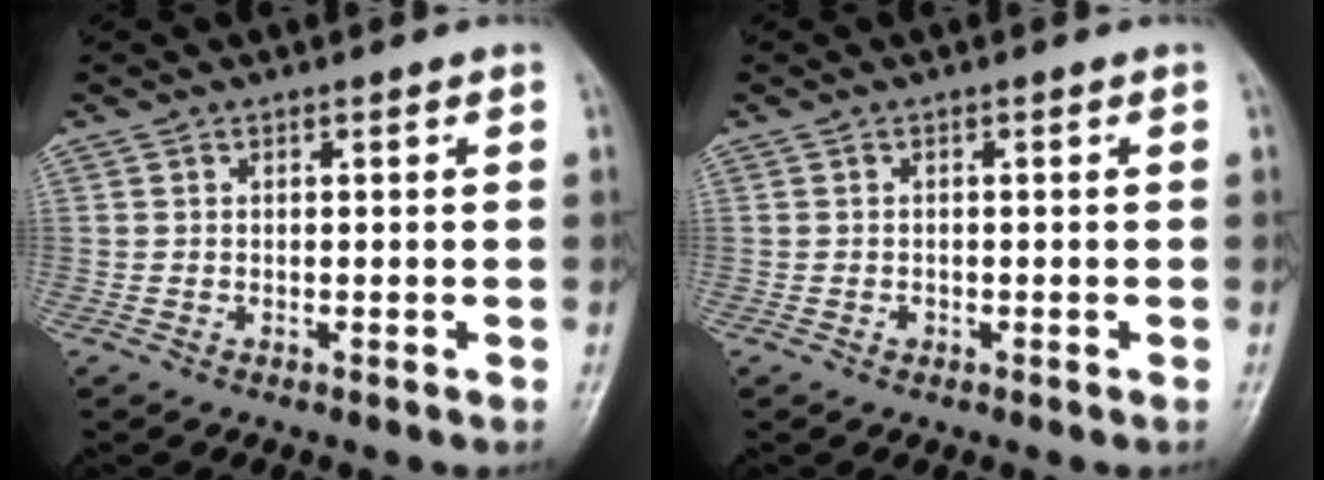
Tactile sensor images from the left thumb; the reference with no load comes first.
{"total": 0.9, "force": [-0.5, 0.7, 0.4], "torque": [-0.002, 0.005, -0.007]}